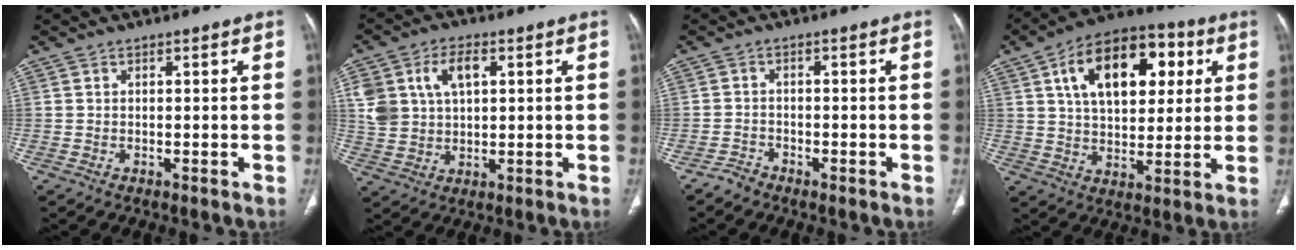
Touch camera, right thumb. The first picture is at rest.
{"total": 10.6, "force": [3.4, 6.9, 7.3], "torque": [-0.132, 0.006, 0.072]}
{"total": 1.9, "force": [-1.8, 0.7, 0.0], "torque": [0.002, 0.005, -0.037]}
{"total": 19.2, "force": [6.4, 11.1, 14.3], "torque": [-0.183, 0.001, 0.097]}